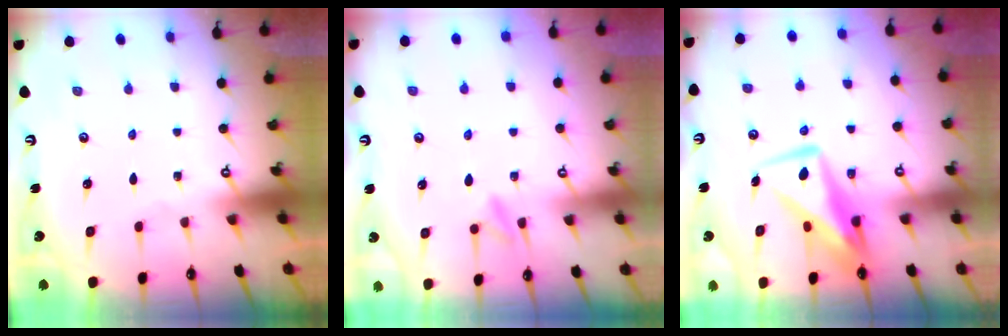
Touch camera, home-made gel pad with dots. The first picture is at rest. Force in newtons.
{"total": 7.0, "press": 7.0, "slide": 1.0}
{"total": 10.2, "press": 10.1, "slide": 1.3}